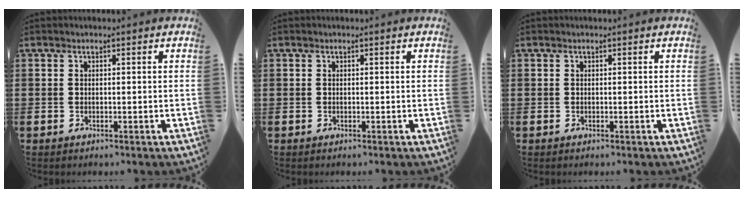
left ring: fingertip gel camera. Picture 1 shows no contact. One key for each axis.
{"total": 0.0}
{"total": 0.0}